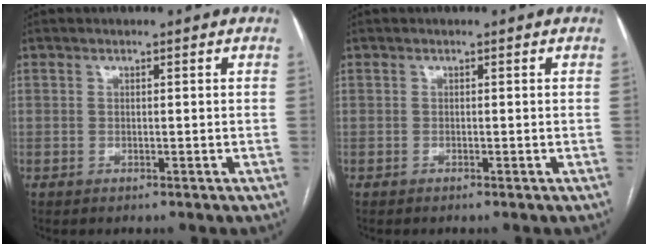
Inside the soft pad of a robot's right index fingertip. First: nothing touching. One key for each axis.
{"total": 0.0}